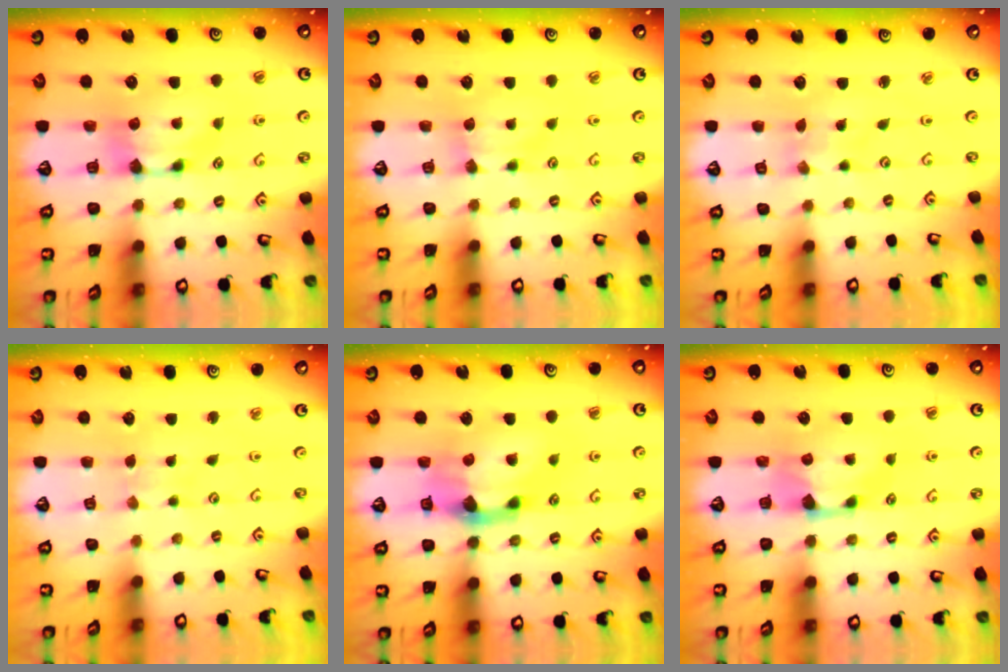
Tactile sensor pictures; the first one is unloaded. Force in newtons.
{"total": 1.8, "press": 1.7, "slide": 0.6}
{"total": 4.9, "press": 4.8, "slide": 0.7}
{"total": 3.5, "press": 3.5, "slide": 0.1}
{"total": 4.7, "press": 4.2, "slide": 2.1}
{"total": 0.6, "press": 0.1, "slide": 0.6}